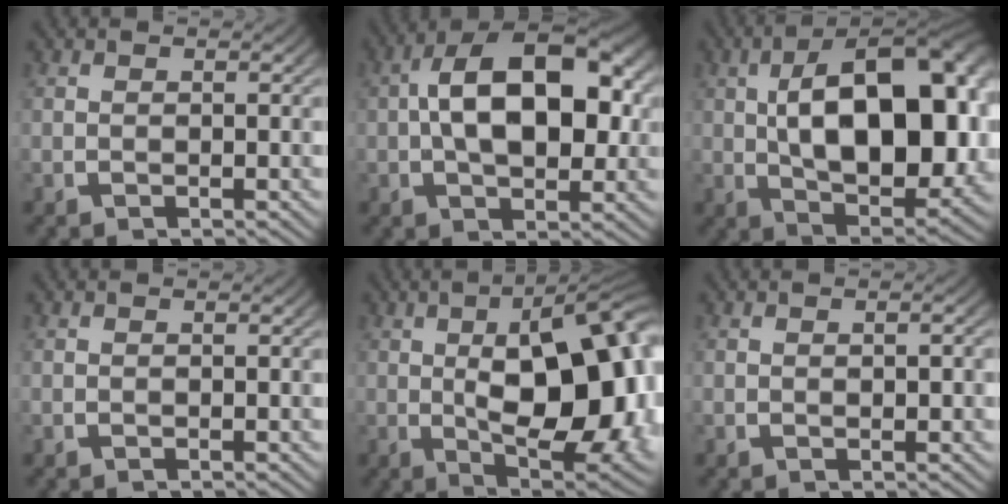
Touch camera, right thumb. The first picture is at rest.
{"total": 13.0, "force": [0.9, 7.6, 10.5], "torque": [-0.165, -0.022, 0.025]}
{"total": 17.7, "force": [0.4, 9.7, 14.7], "torque": [-0.228, -0.045, 0.027]}
{"total": 0.0}
{"total": 17.4, "force": [-0.4, 8.7, 15.1], "torque": [-0.222, -0.046, 0.020]}
{"total": 1.0, "force": [0.0, 0.4, 0.9], "torque": [-0.009, -0.003, 0.002]}